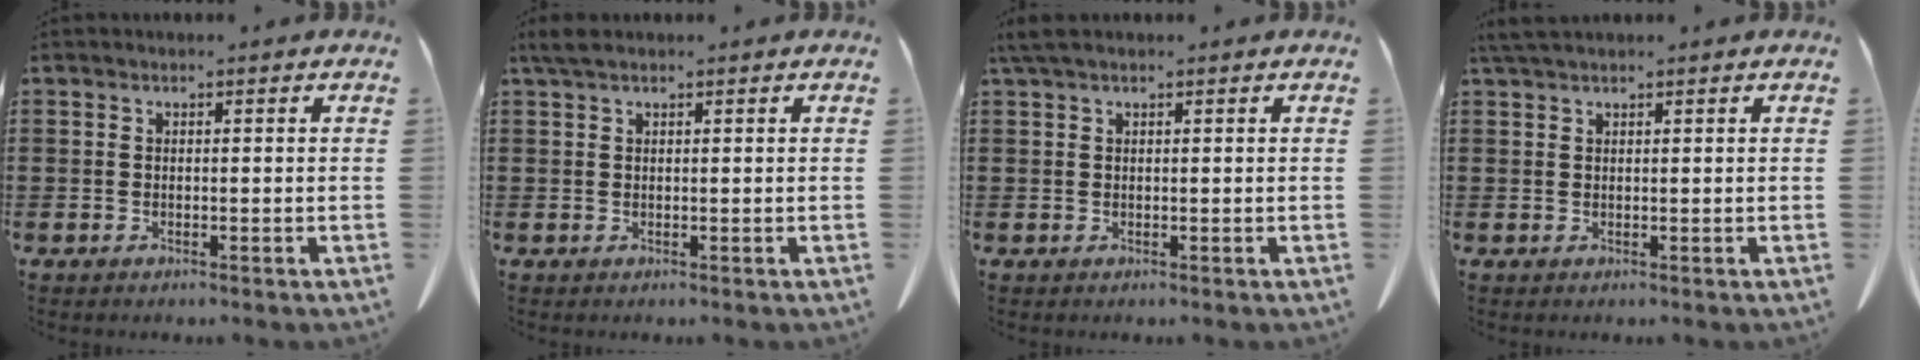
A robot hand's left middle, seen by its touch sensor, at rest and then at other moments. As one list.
[{"total": 1.5, "force": [0.9, 0.4, 1.1], "torque": [-0.025, 0.003, 0.017]}, {"total": 1.5, "force": [0.9, 0.3, 1.1], "torque": [-0.025, 0.003, 0.016]}, {"total": 1.6, "force": [1.2, 0.2, 0.9], "torque": [-0.021, 0.002, 0.023]}]